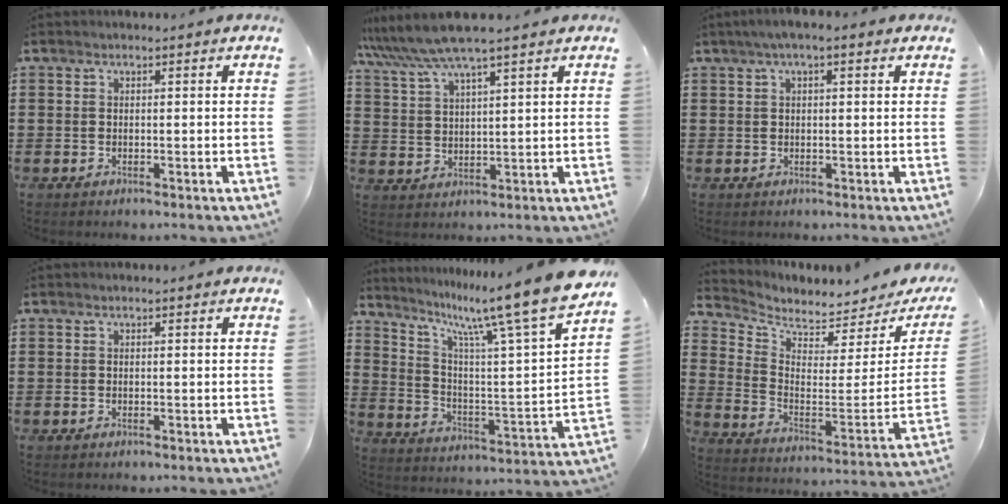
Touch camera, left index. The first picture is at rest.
{"total": 6.5, "force": [5.4, 0.1, 3.6], "torque": [-0.087, -0.018, 0.096]}
{"total": 2.0, "force": [0.7, 0.3, 1.9], "torque": [-0.035, 0.004, 0.012]}
{"total": 0.0}
{"total": 13.5, "force": [10.8, 0.1, 8.1], "torque": [-0.160, -0.082, 0.166]}
{"total": 3.3, "force": [3.2, 0.6, 0.8], "torque": [-0.041, -0.043, 0.050]}